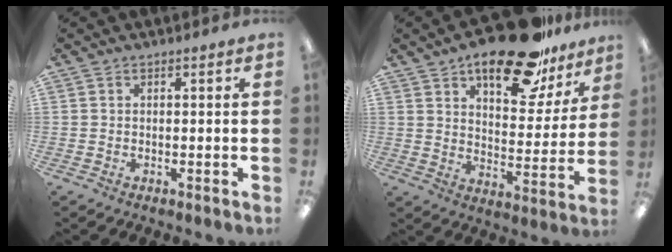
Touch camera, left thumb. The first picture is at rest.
{"total": 21.4, "force": [15.3, 8.6, 12.3], "torque": [-0.174, -0.085, 0.252]}